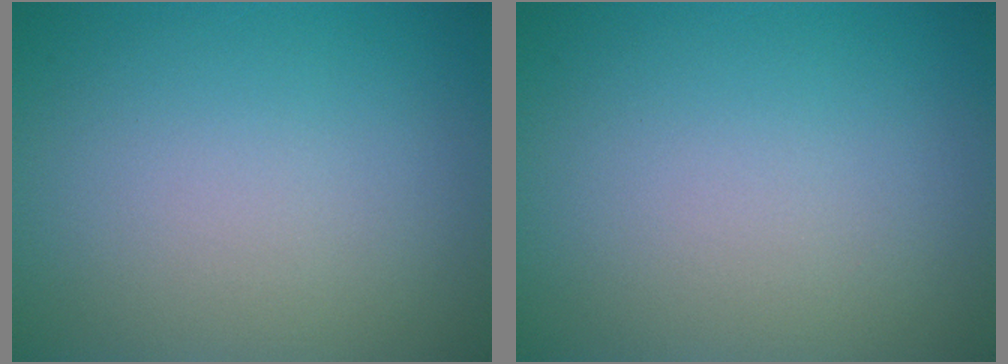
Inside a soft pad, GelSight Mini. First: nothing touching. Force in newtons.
{"total": 0.0}